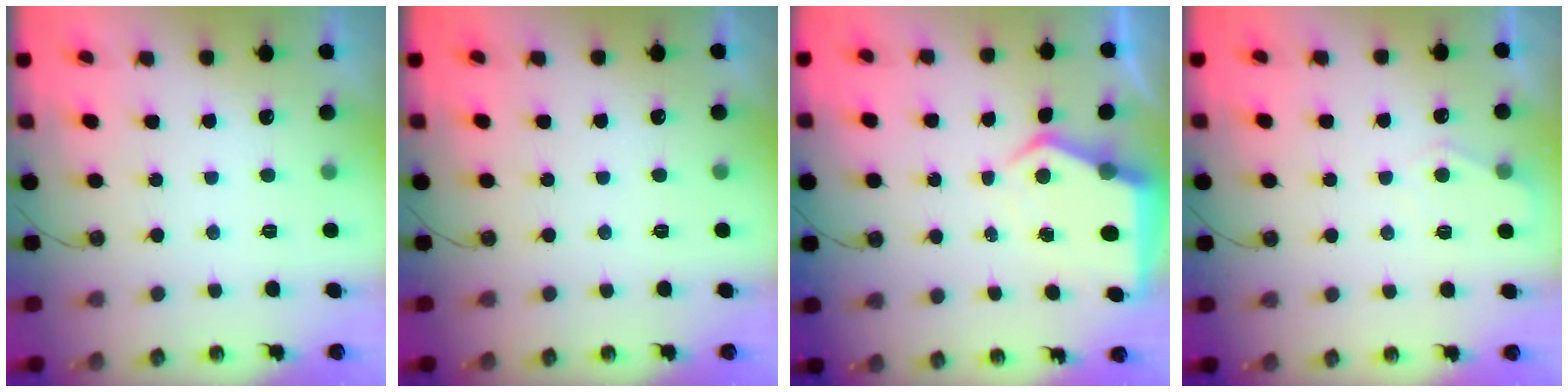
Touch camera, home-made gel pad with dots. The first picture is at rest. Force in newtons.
{"total": 0.0}
{"total": 6.6, "press": 6.6, "slide": 0.6}
{"total": 4.5, "press": 4.5, "slide": 0.5}